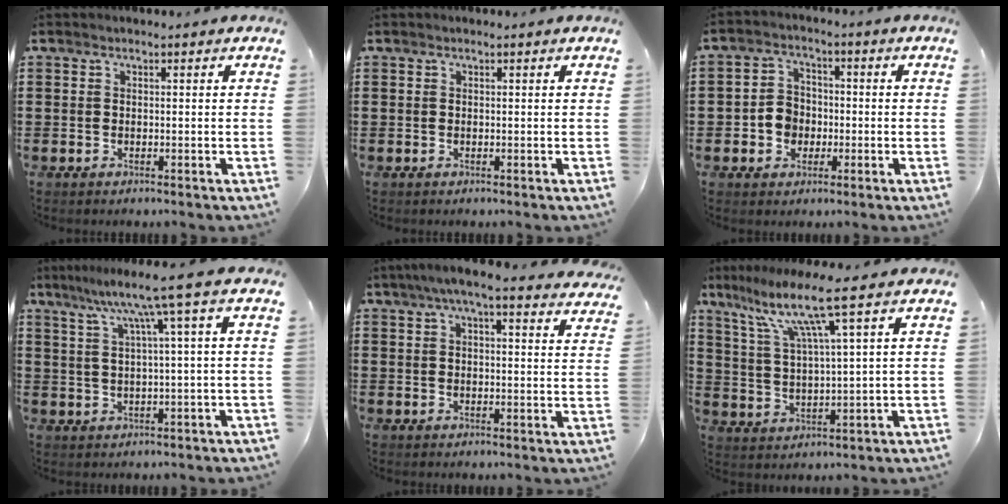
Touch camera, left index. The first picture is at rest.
{"total": 0.0}
{"total": 4.6, "force": [-1.2, 4.0, 1.9], "torque": [-0.045, 0.012, -0.026]}
{"total": 7.9, "force": [3.4, -1.0, 7.0], "torque": [-0.145, -0.008, 0.050]}
{"total": 5.9, "force": [4.8, 0.1, 3.4], "torque": [-0.079, -0.007, 0.085]}
{"total": 10.3, "force": [6.1, 0.3, 8.3], "torque": [-0.177, -0.018, 0.099]}